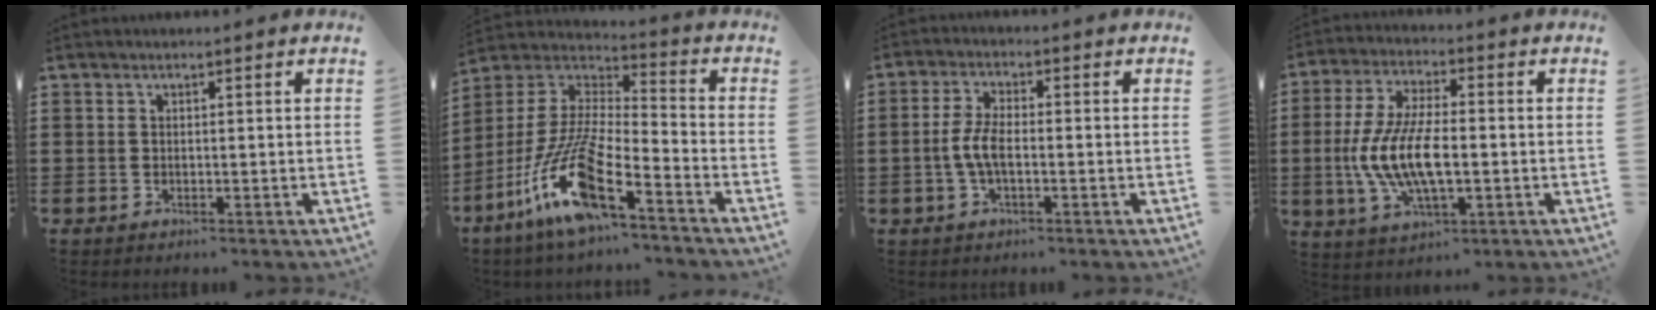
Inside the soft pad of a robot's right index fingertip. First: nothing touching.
{"total": 13.5, "force": [-8.8, 2.0, 10.0], "torque": [-0.229, -0.012, -0.174]}
{"total": 4.5, "force": [-0.9, 1.6, 4.1], "torque": [-0.101, -0.005, -0.026]}
{"total": 10.9, "force": [-1.8, 4.2, 9.9], "torque": [-0.224, -0.015, -0.038]}